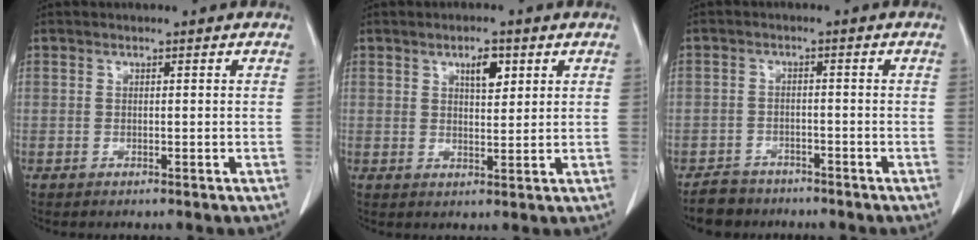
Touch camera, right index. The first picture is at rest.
{"total": 3.9, "force": [1.9, 1.4, 3.1], "torque": [-0.049, -0.001, 0.032]}
{"total": 4.3, "force": [-3.5, 2.5, -0.1], "torque": [-0.002, 0.005, -0.061]}